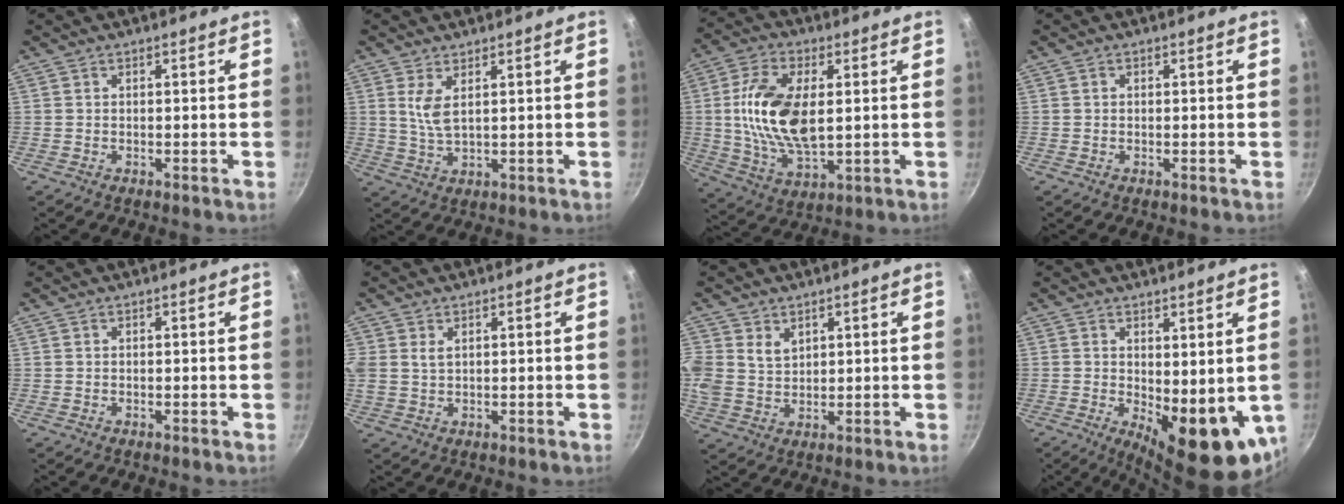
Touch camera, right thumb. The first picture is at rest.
{"total": 4.5, "force": [1.7, 1.7, 3.8], "torque": [-0.076, -0.017, 0.038]}
{"total": 15.7, "force": [1.8, 8.4, 13.2], "torque": [-0.244, 0.000, 0.034]}
{"total": 0.6, "force": [0.1, 0.5, 0.2], "torque": [-0.003, 0.004, 0.001]}
{"total": 0.0}
{"total": 4.0, "force": [1.4, 2.7, 2.6], "torque": [-0.055, 0.005, 0.030]}
{"total": 10.0, "force": [4.1, 8.0, 4.5], "torque": [-0.110, 0.007, 0.090]}
{"total": 12.2, "force": [-0.3, 4.9, 11.2], "torque": [-0.125, -0.022, 0.010]}